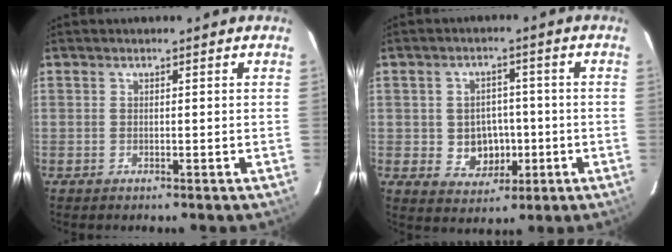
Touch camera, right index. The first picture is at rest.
{"total": 6.8, "force": [-1.1, 6.0, 3.0], "torque": [-0.068, 0.012, 0.001]}